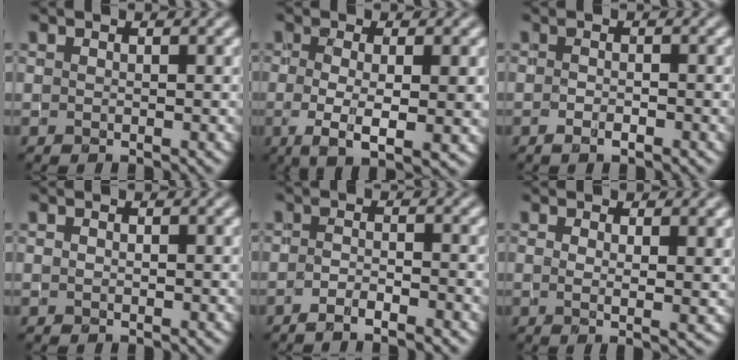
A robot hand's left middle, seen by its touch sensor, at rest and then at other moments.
{"total": 5.4, "force": [-1.0, 1.5, 5.1], "torque": [-0.085, -0.012, -0.015]}
{"total": 1.2, "force": [-0.7, 0.4, 0.9], "torque": [-0.013, 0.000, -0.011]}
{"total": 0.0}
{"total": 2.5, "force": [-1.9, 0.4, 1.7], "torque": [-0.031, 0.004, -0.039]}
{"total": 3.6, "force": [0.7, 1.0, 3.3], "torque": [-0.041, -0.003, 0.013]}